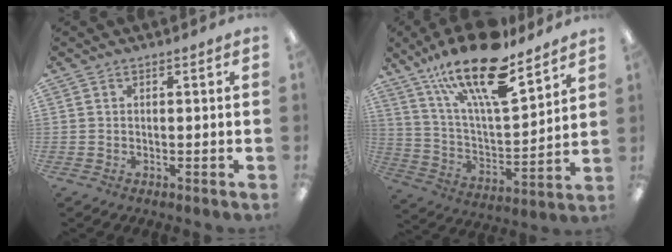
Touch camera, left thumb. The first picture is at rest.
{"total": 22.5, "force": [15.8, 6.8, 14.4], "torque": [-0.247, -0.096, 0.268]}